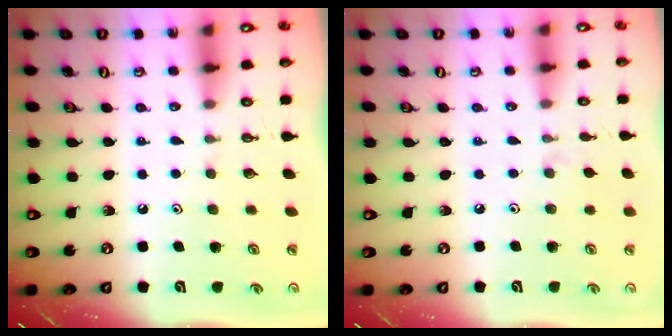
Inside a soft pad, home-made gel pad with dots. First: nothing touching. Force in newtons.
{"total": 2.4, "press": 2.3, "slide": 0.5}